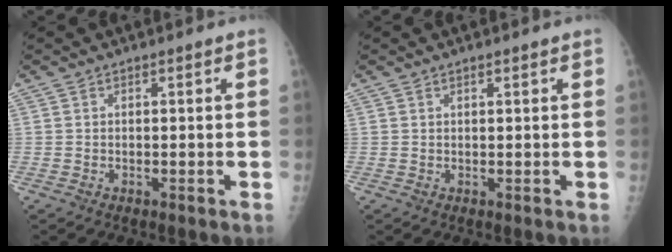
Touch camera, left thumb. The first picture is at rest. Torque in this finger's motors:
{"motor_torque": [-0.35, -0.21, -0.51, 0.00, 0.06]}